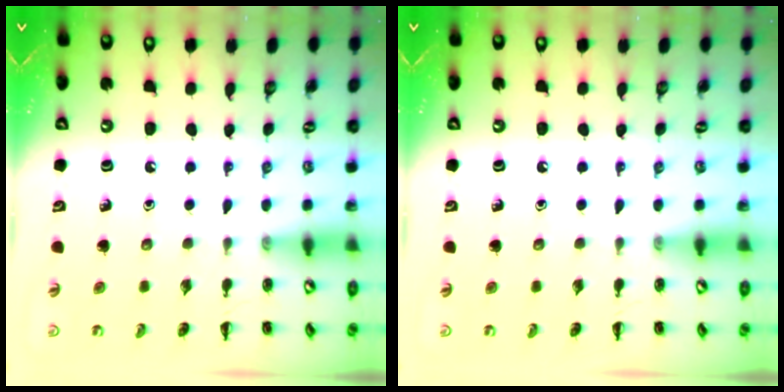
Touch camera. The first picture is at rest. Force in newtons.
{"total": 0.0}